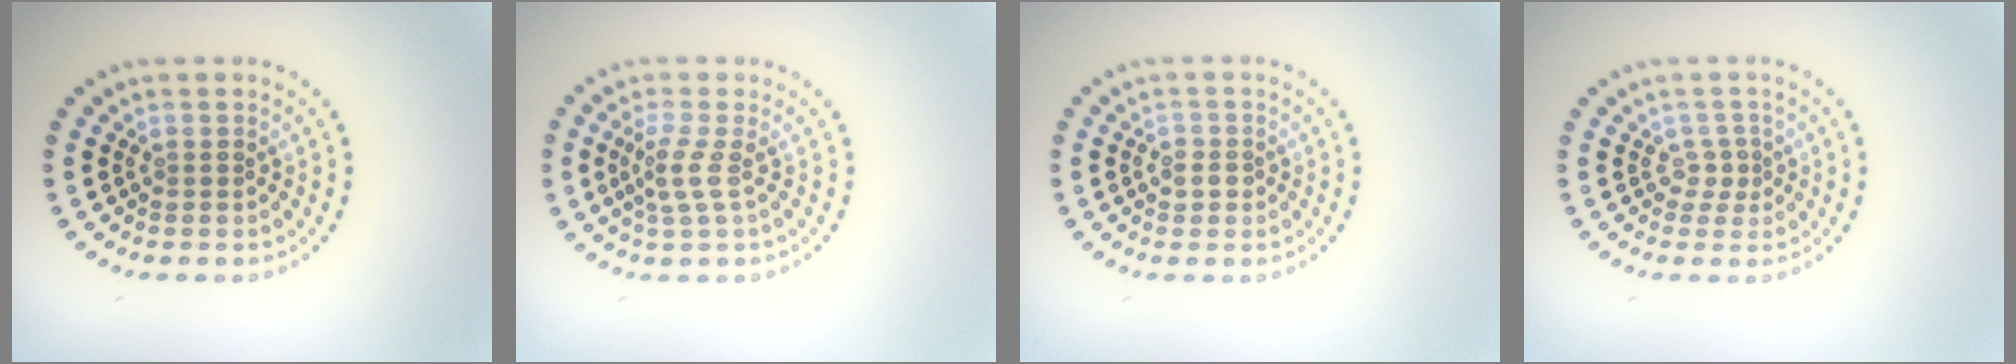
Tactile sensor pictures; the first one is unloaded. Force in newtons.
{"total": 2.1, "press": 1.5, "slide": 1.4}
{"total": 1.3, "press": 1.2, "slide": 0.5}
{"total": 1.2, "press": 0.9, "slide": 0.8}